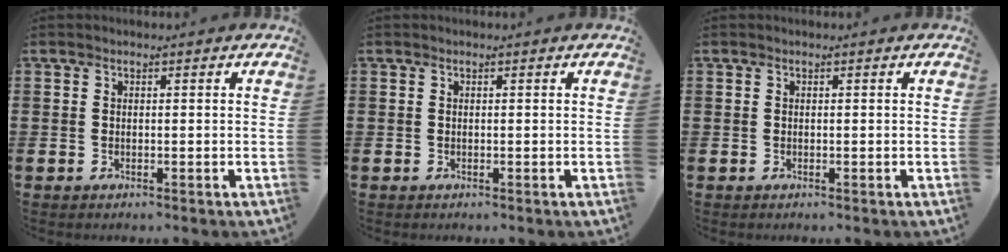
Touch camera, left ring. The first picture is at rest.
{"total": 0.0}
{"total": 0.0}